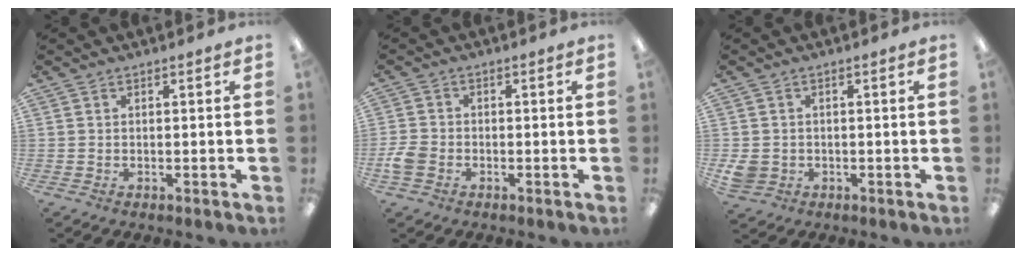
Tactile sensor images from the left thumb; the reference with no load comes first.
{"total": 4.5, "force": [-1.6, 3.3, 2.5], "torque": [-0.051, 0.008, -0.030]}
{"total": 3.3, "force": [-0.7, 3.0, 1.2], "torque": [-0.027, 0.002, -0.013]}